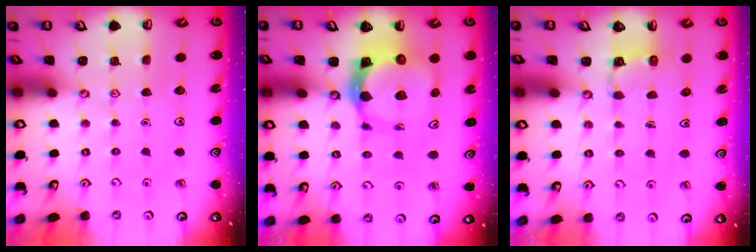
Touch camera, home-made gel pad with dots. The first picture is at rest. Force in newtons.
{"total": 8.2, "press": 8.1, "slide": 1.3}
{"total": 2.9, "press": 2.9, "slide": 0.3}